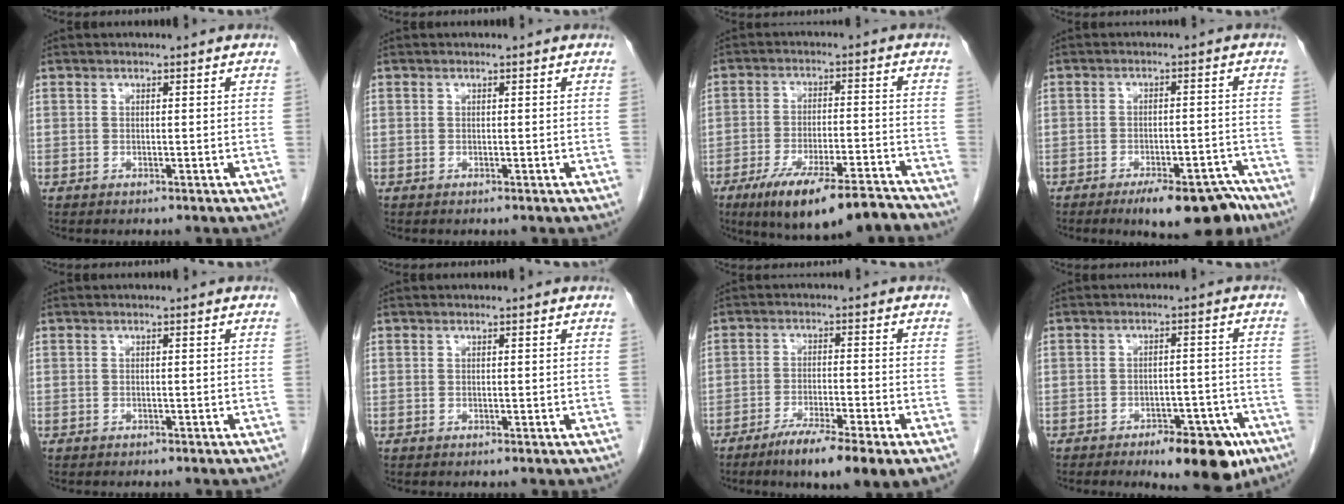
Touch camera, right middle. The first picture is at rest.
{"total": 0.0}
{"total": 14.1, "force": [-10.8, 2.5, 8.7], "torque": [-0.130, -0.003, -0.172]}
{"total": 10.1, "force": [-7.7, 3.1, 5.8], "torque": [-0.062, 0.011, -0.111]}
{"total": 1.5, "force": [-1.3, 0.4, 0.7], "torque": [-0.016, -0.003, -0.014]}
{"total": 0.0}
{"total": 9.2, "force": [-5.9, 0.0, 7.1], "torque": [-0.114, -0.020, -0.096]}
{"total": 10.2, "force": [-6.5, 3.5, 7.0], "torque": [-0.078, 0.006, -0.088]}